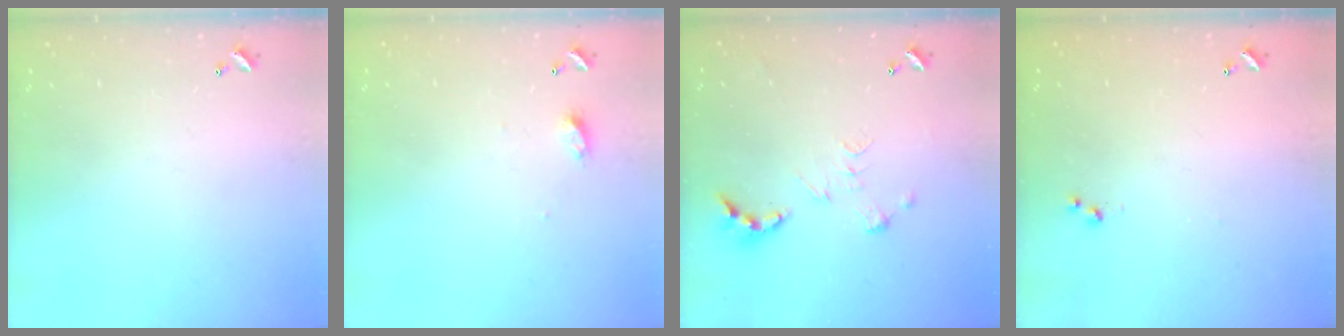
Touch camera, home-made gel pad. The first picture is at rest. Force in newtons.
{"total": 4.0, "press": 4.0, "slide": 0.5}
{"total": 0.0}
{"total": 3.0, "press": 3.0, "slide": 0.4}